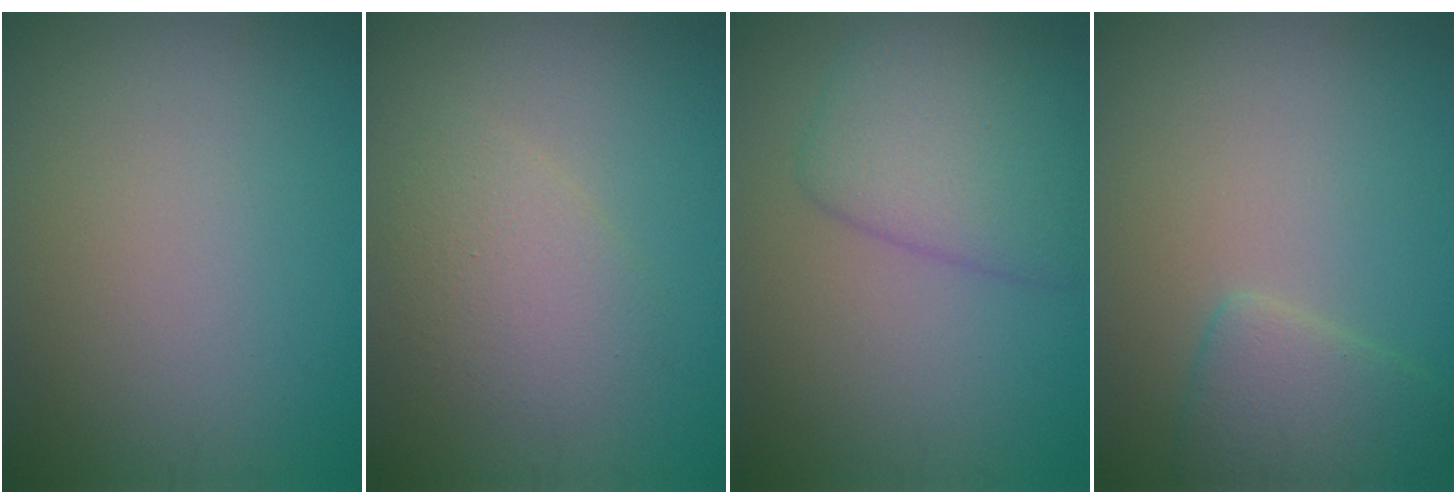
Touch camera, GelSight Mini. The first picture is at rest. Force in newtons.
{"total": 3.0, "press": 3.0, "slide": 0.2}
{"total": 4.9, "press": 4.9, "slide": 0.1}
{"total": 3.2, "press": 3.2, "slide": 0.3}